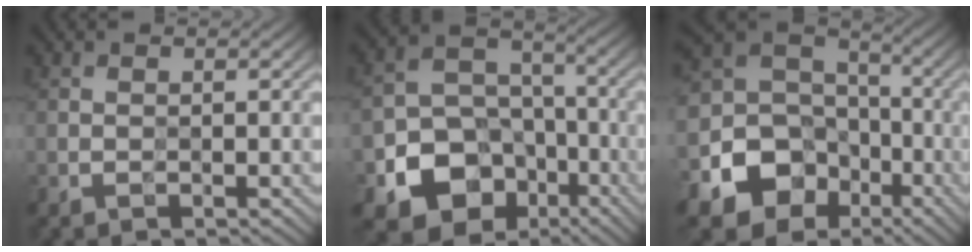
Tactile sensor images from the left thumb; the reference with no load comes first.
{"total": 14.2, "force": [-6.9, 10.9, 5.8], "torque": [-0.125, -0.033, -0.121]}
{"total": 17.5, "force": [-7.3, 14.6, 6.3], "torque": [-0.191, -0.035, -0.131]}